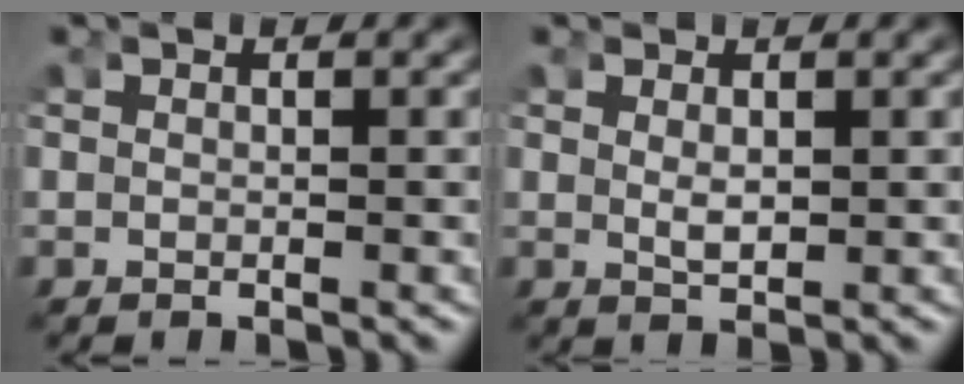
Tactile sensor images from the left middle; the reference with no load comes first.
{"total": 1.1, "force": [0.2, 0.2, 1.1], "torque": [-0.030, -0.013, 0.014]}